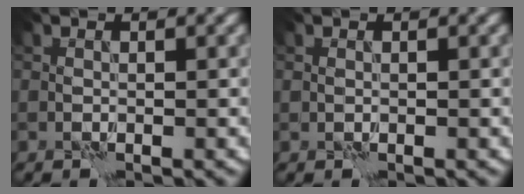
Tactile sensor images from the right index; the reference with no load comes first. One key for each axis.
{"total": 0.0}